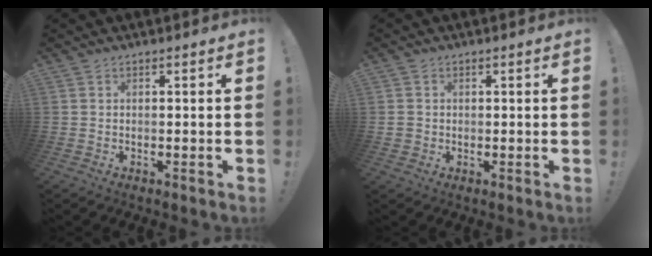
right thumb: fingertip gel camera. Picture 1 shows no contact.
{"total": 2.6, "force": [0.5, 2.5, 0.4], "torque": [-0.011, 0.005, 0.012]}